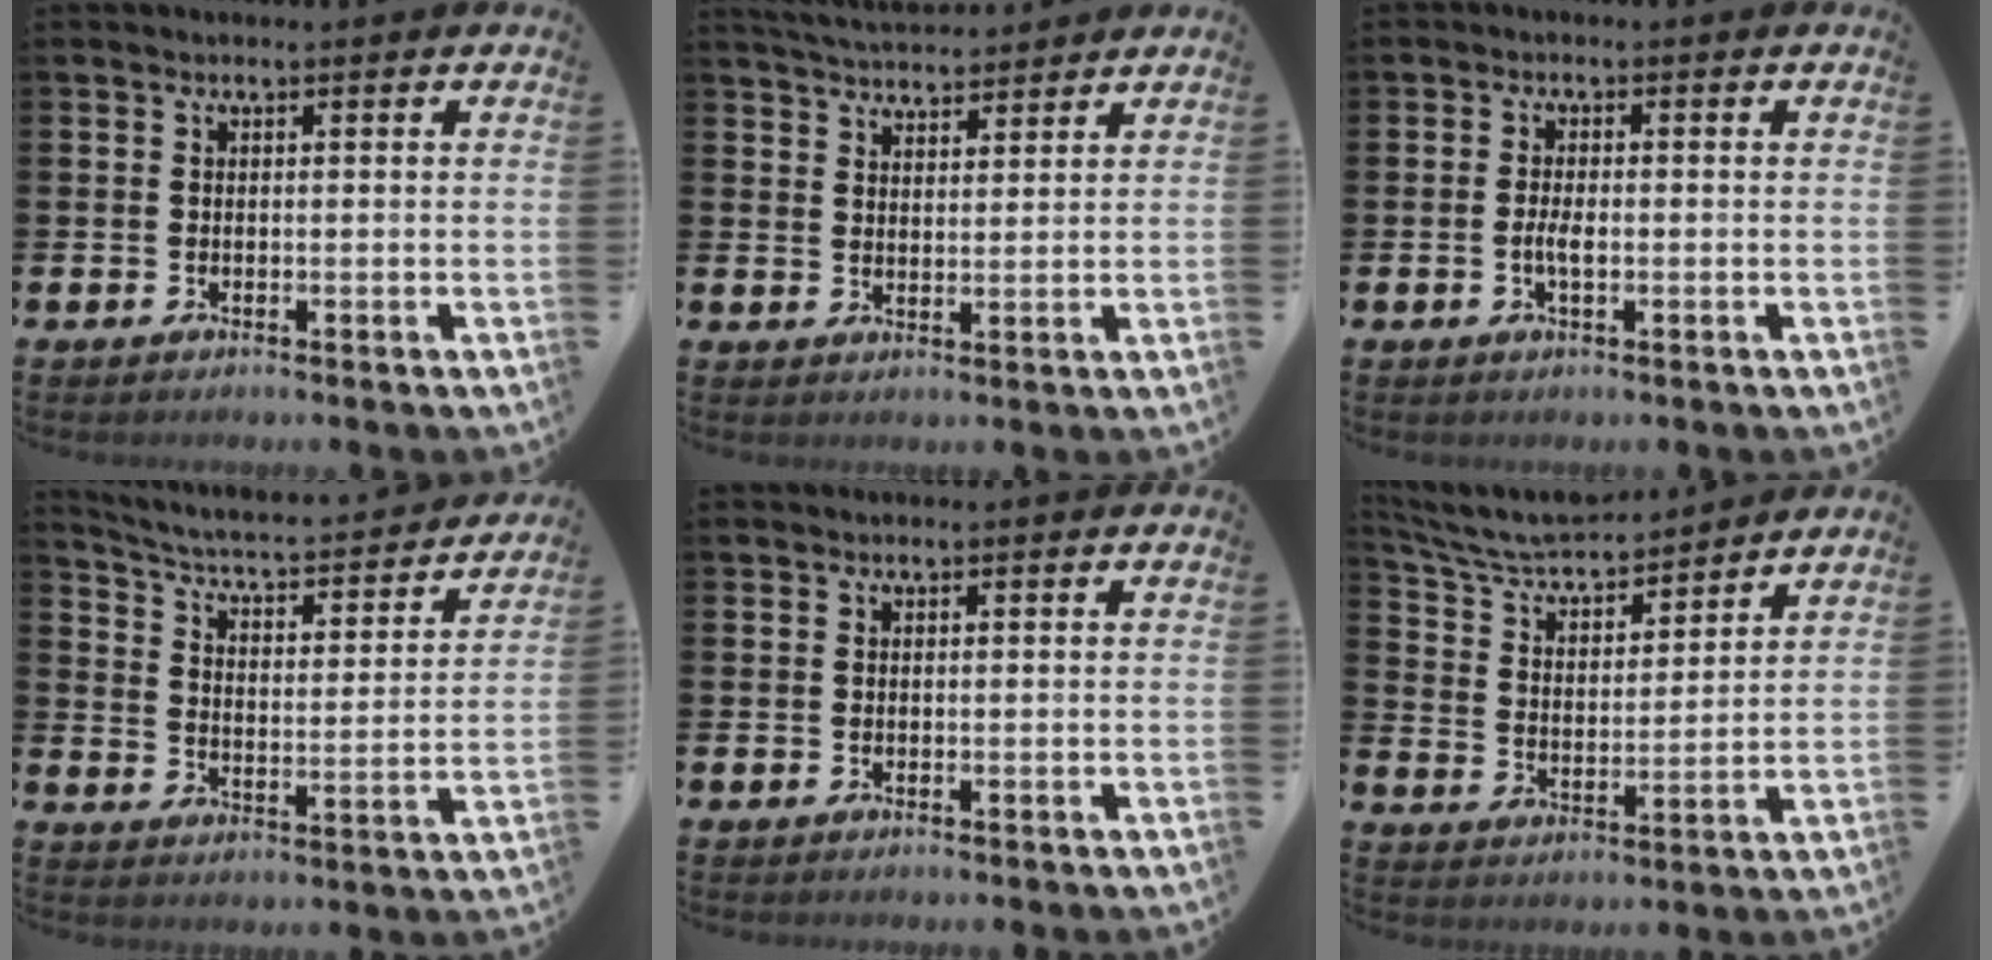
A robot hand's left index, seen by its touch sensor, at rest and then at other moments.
{"total": 4.6, "force": [4.5, 0.6, 0.2], "torque": [-0.017, -0.023, 0.083]}
{"total": 2.3, "force": [-0.5, 0.8, 2.1], "torque": [-0.037, 0.001, -0.010]}
{"total": 4.7, "force": [4.3, 0.9, 1.7], "torque": [-0.058, -0.040, 0.063]}
{"total": 0.0}
{"total": 7.2, "force": [6.8, 1.3, 2.0], "torque": [-0.075, -0.048, 0.119]}